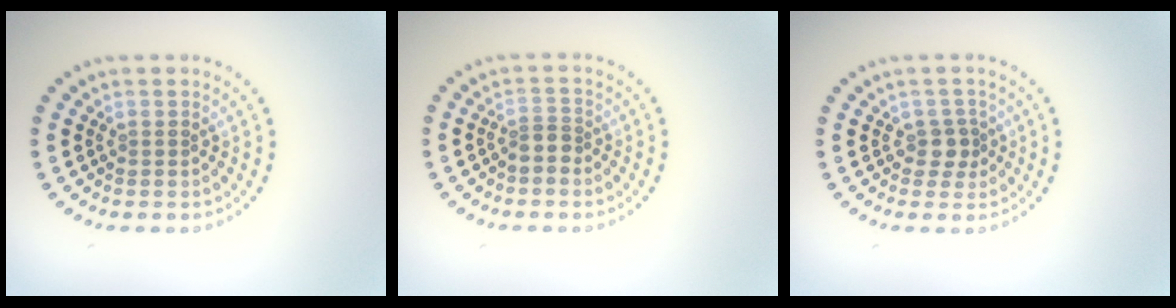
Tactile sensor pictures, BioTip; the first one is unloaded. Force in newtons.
{"total": 1.7, "press": 1.3, "slide": 1.2}
{"total": 1.8, "press": 1.5, "slide": 1.0}